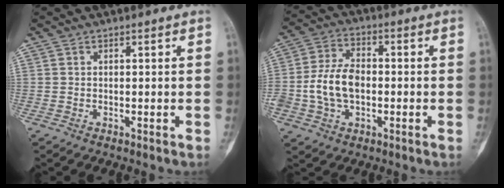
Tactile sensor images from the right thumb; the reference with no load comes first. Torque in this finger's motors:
{"motor_torque": [1.12, 1.08, 0.52, 0.39, 0.11]}